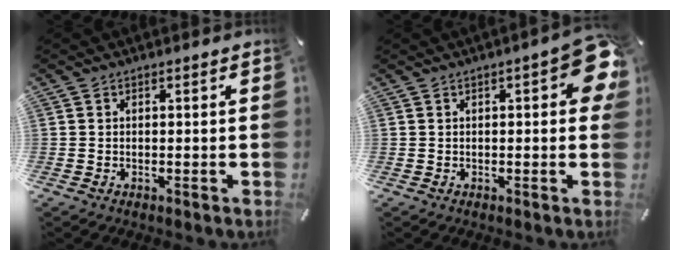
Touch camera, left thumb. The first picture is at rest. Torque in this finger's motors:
{"motor_torque": [1.32, 2.56, 0.72, -0.70, 0.27]}